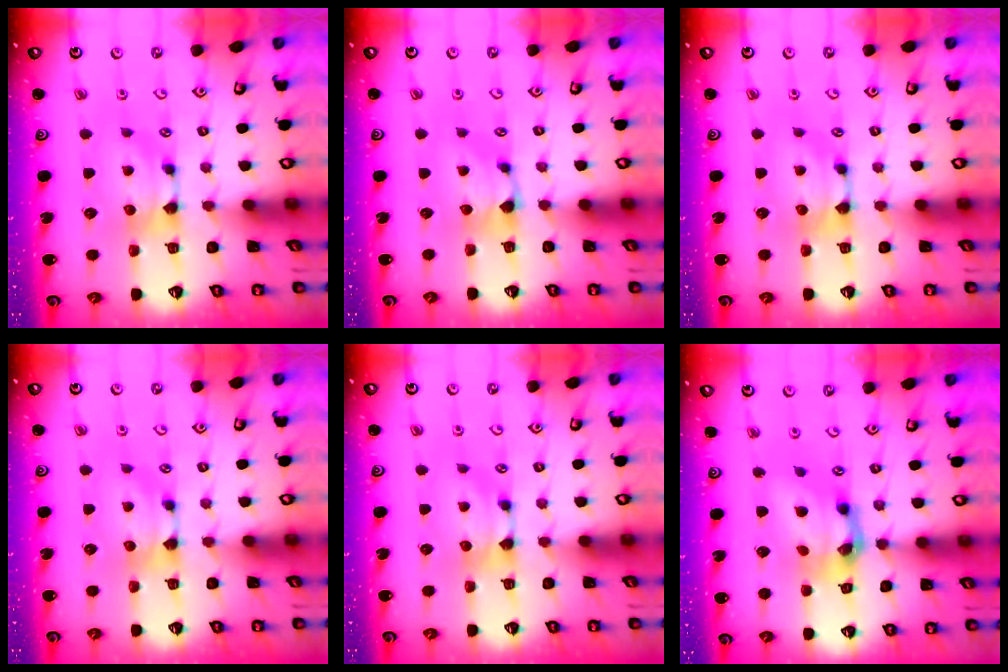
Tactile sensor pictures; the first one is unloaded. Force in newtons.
{"total": 0.8, "press": 0.2, "slide": 0.8}
{"total": 0.0}
{"total": 0.0}
{"total": 0.0}
{"total": 7.2, "press": 6.7, "slide": 2.6}